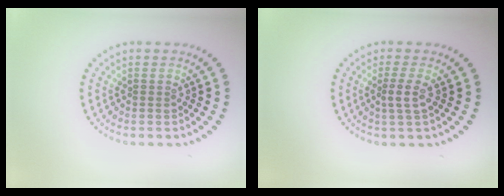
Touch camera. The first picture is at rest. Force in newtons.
{"total": 1.8, "press": 1.4, "slide": 1.1}